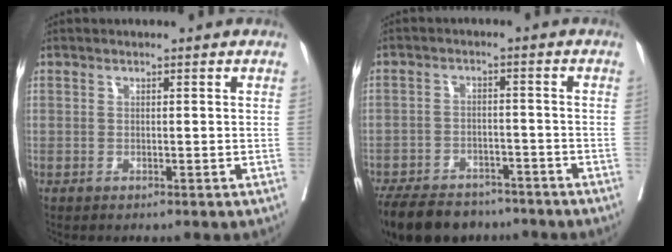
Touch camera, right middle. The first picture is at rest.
{"total": 13.6, "force": [-11.0, 6.1, 5.1], "torque": [-0.103, -0.007, -0.158]}